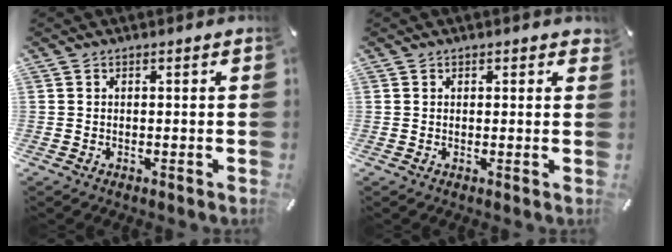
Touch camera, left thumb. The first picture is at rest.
{"total": 1.0, "force": [0.7, 0.7, 0.2], "torque": [0.004, -0.001, 0.010]}